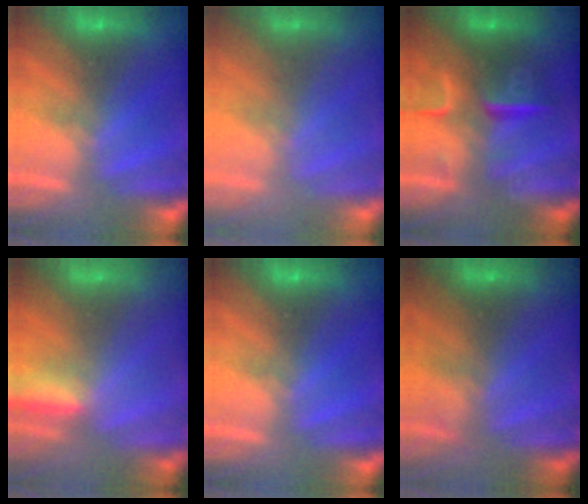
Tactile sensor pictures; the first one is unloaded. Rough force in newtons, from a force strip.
{"total": 2.2}
{"total": 9.3}
{"total": 2.9}
{"total": 0.0}
{"total": 2.5}